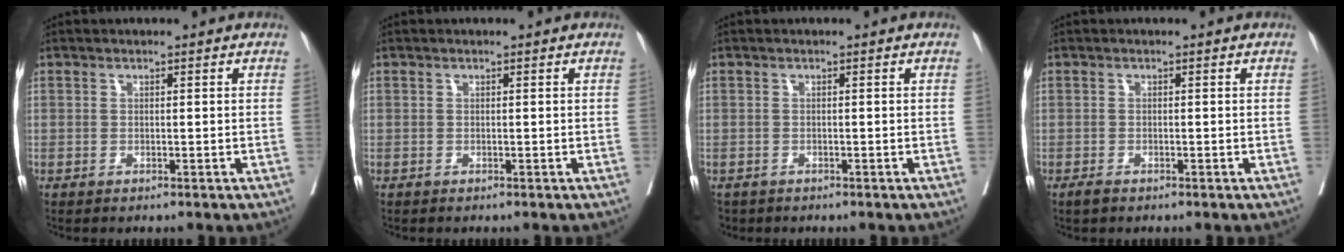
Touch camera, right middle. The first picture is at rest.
{"total": 0.0}
{"total": 2.5, "force": [-2.0, 1.5, 0.4], "torque": [-0.011, -0.003, -0.034]}
{"total": 1.1, "force": [-0.8, 0.4, 0.5], "torque": [-0.014, -0.002, -0.013]}